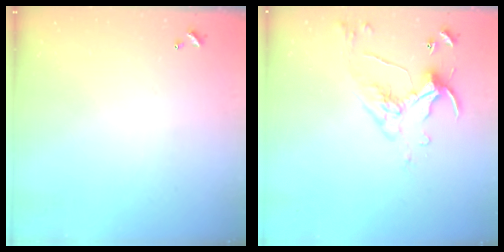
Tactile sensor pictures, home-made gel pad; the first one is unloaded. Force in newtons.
{"total": 7.0, "press": 6.9, "slide": 0.8}